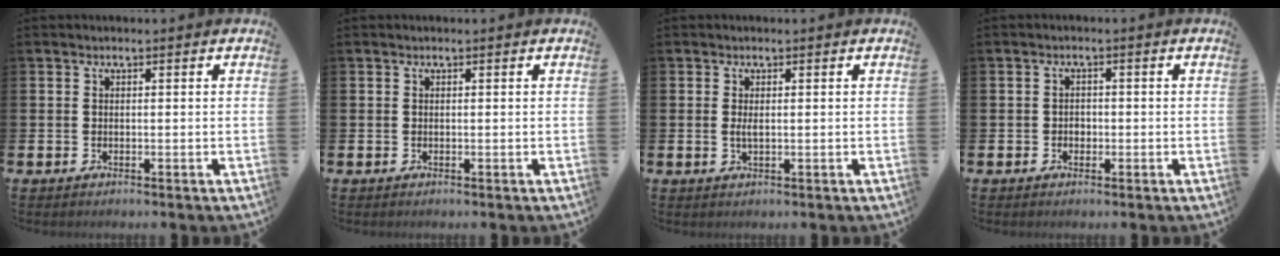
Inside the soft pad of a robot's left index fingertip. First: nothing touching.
{"total": 0.0}
{"total": 1.2, "force": [0.1, 0.4, 1.1], "torque": [-0.019, 0.002, 0.000]}
{"total": 1.3, "force": [-0.4, 1.2, 0.3], "torque": [-0.006, 0.004, -0.010]}